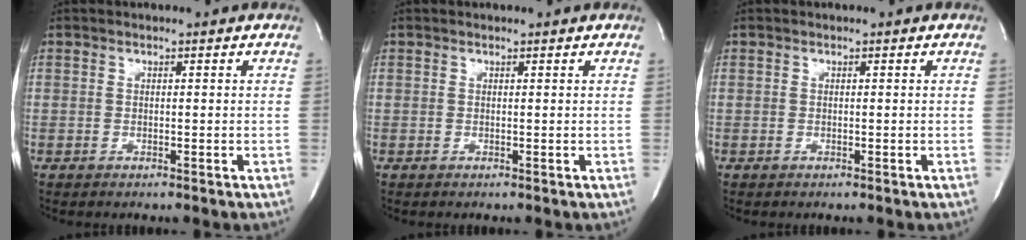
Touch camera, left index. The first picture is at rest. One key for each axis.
{"total": 1.3, "fx": 1.3, "fy": 0.0, "fz": 0.1, "tx": -0.010, "ty": 0.005, "tz": 0.013}
{"total": 0.0}